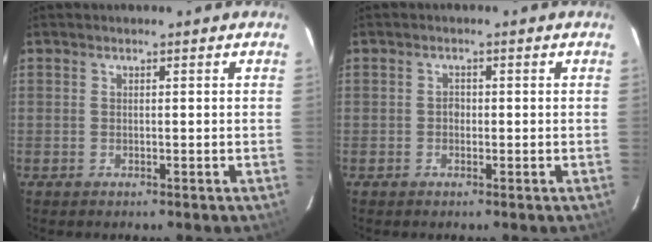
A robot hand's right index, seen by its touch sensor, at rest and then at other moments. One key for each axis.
{"total": 1.0, "fx": -0.3, "fy": 0.9, "fz": 0.4, "tx": -0.005, "ty": 0.004, "tz": -0.006}